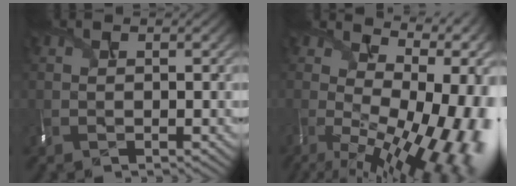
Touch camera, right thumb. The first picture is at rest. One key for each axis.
{"total": 18.4, "fx": -2.1, "fy": 7.7, "fz": 16.6, "tx": -0.185, "ty": -0.012, "tz": 0.018}